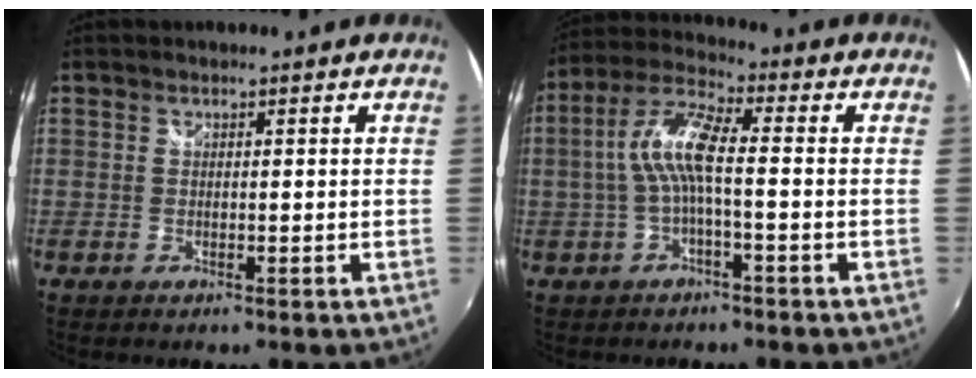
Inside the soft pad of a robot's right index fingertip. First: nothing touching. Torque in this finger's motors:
{"motor_torque": [1.30, -0.29, 0.71, 0.19]}